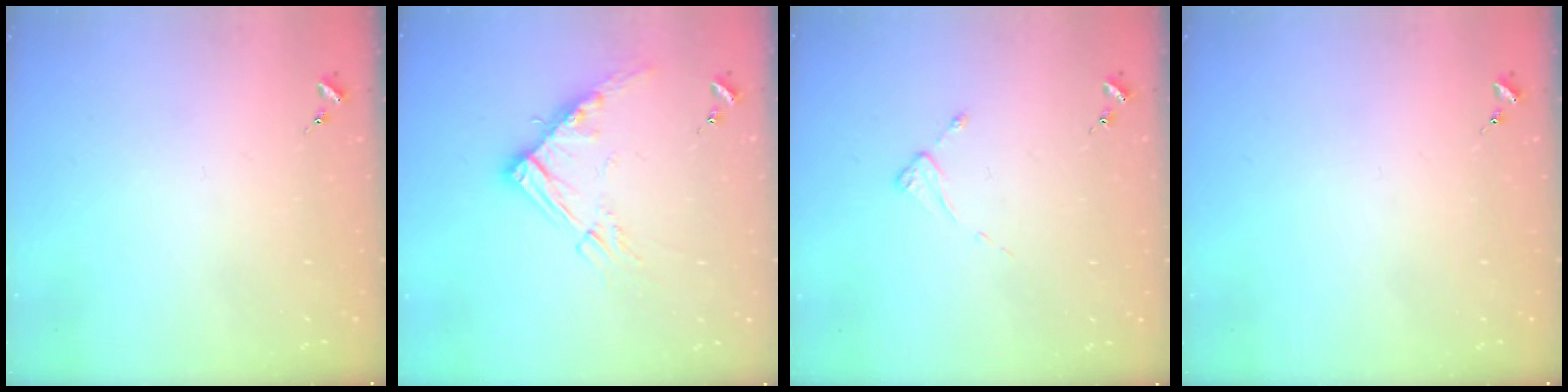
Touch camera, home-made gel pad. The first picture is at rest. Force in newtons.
{"total": 12.3, "press": 12.2, "slide": 1.3}
{"total": 2.4, "press": 2.4, "slide": 0.3}
{"total": 0.0}